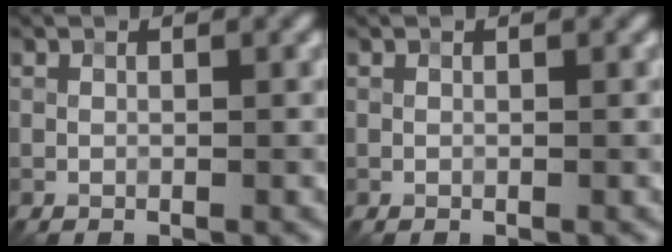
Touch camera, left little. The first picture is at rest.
{"total": 0.0}